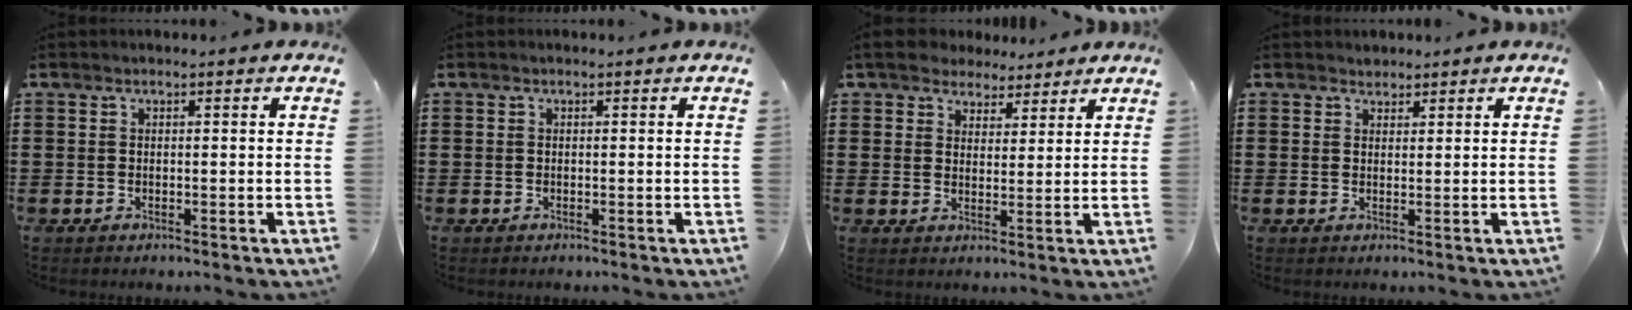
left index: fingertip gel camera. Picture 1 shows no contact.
{"total": 0.0}
{"total": 4.9, "force": [4.4, 2.2, 0.5], "torque": [-0.033, -0.003, 0.081]}
{"total": 1.3, "force": [1.2, 0.5, -0.1], "torque": [0.000, 0.002, 0.024]}